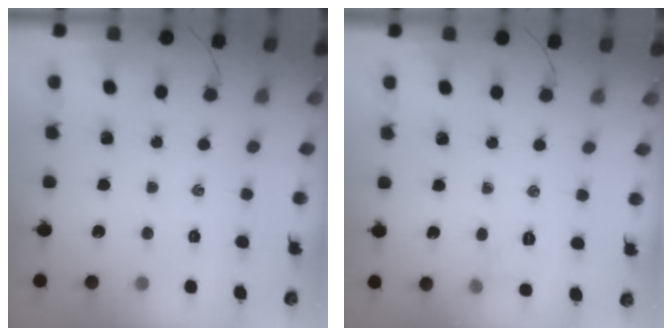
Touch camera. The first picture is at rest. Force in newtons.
{"total": 4.9, "press": 4.7, "slide": 1.2}